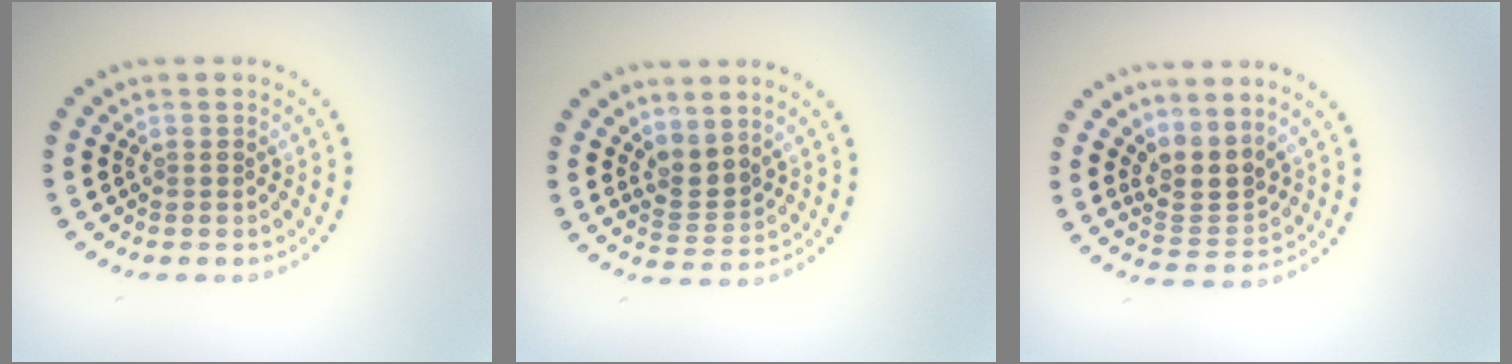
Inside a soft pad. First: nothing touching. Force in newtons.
{"total": 2.2, "press": 1.5, "slide": 1.6}
{"total": 2.9, "press": 2.3, "slide": 1.9}